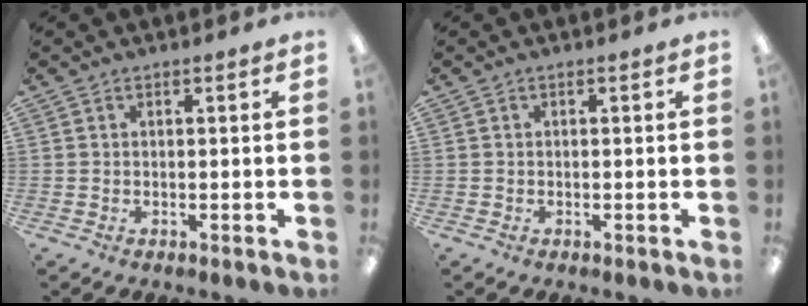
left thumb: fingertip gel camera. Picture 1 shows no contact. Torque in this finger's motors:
{"motor_torque": [0.00, 0.00, 0.04, -0.04, 0.00]}